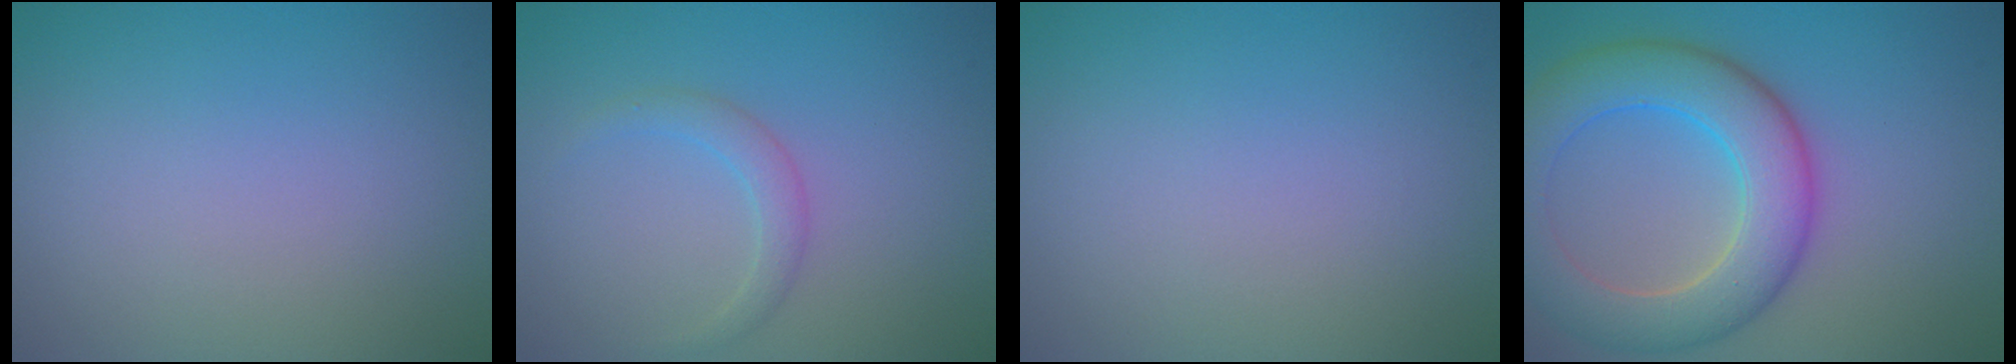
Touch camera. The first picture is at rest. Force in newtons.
{"total": 1.7, "press": 1.7, "slide": 0.1}
{"total": 0.0}
{"total": 8.3, "press": 8.2, "slide": 0.5}